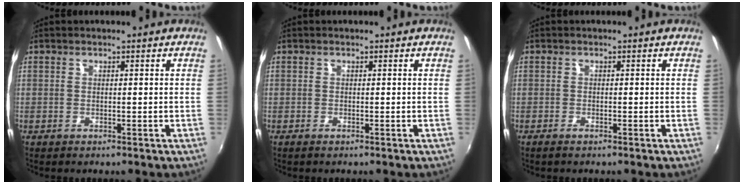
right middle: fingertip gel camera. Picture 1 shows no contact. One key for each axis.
{"total": 0.0}
{"total": 0.8, "fx": -0.6, "fy": 0.2, "fz": 0.4, "tx": -0.008, "ty": -0.003, "tz": -0.014}